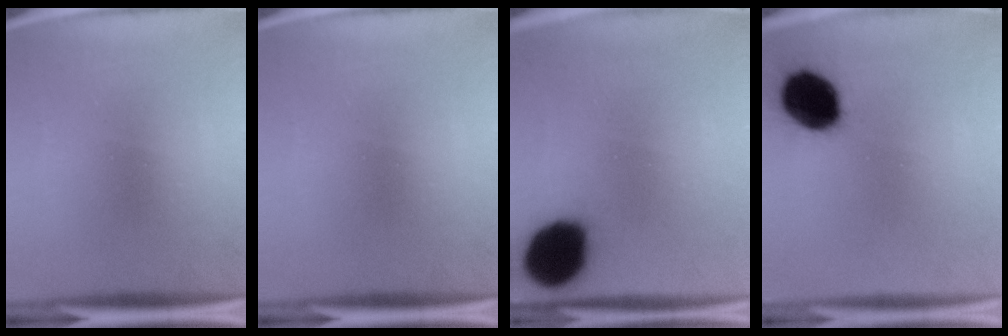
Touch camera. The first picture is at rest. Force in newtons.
{"total": 0.0}
{"total": 18.0}
{"total": 15.4}